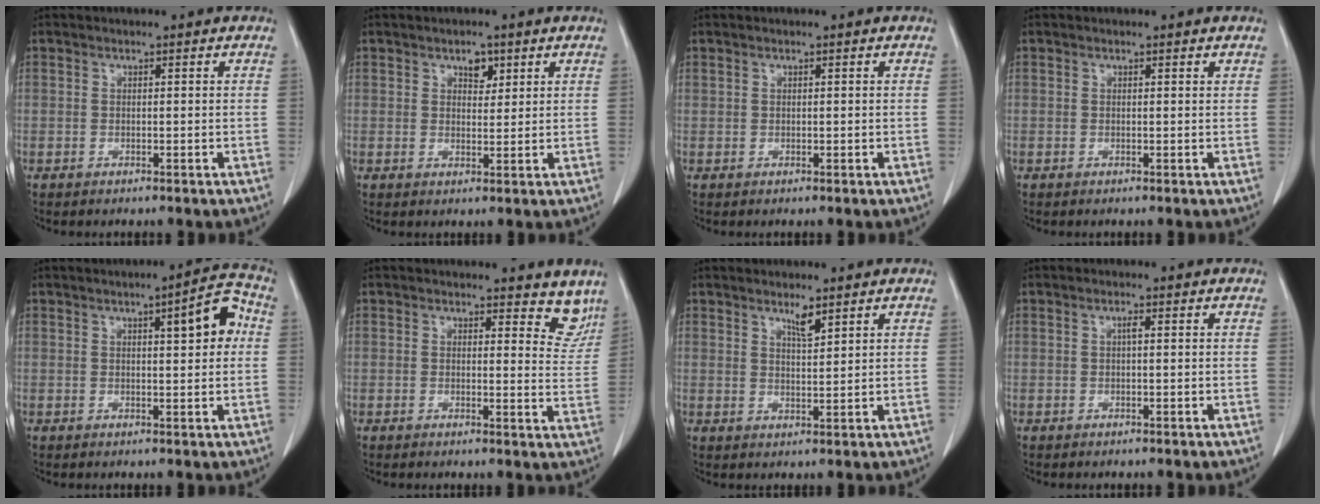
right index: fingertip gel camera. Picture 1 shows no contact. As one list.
[{"total": 2.6, "force": [1.5, 1.5, 1.5], "torque": [-0.018, -0.001, 0.024]}, {"total": 0.0}, {"total": 0.0}, {"total": 6.4, "force": [1.4, 1.3, 6.1], "torque": [-0.079, 0.017, 0.015]}, {"total": 5.3, "force": [4.6, 2.1, 1.5], "torque": [0.011, -0.028, 0.033]}, {"total": 2.6, "force": [2.0, 0.3, 1.7], "torque": [-0.034, -0.006, 0.038]}, {"total": 0.7, "force": [0.1, 0.1, 0.7], "torque": [-0.014, 0.001, 0.001]}]